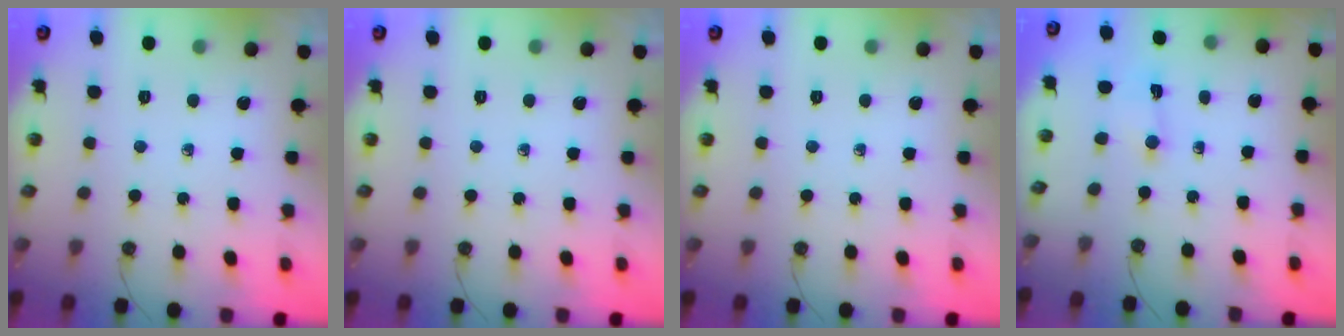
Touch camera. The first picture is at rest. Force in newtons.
{"total": 0.0}
{"total": 0.0}
{"total": 0.5, "press": 0.5, "slide": 0.2}